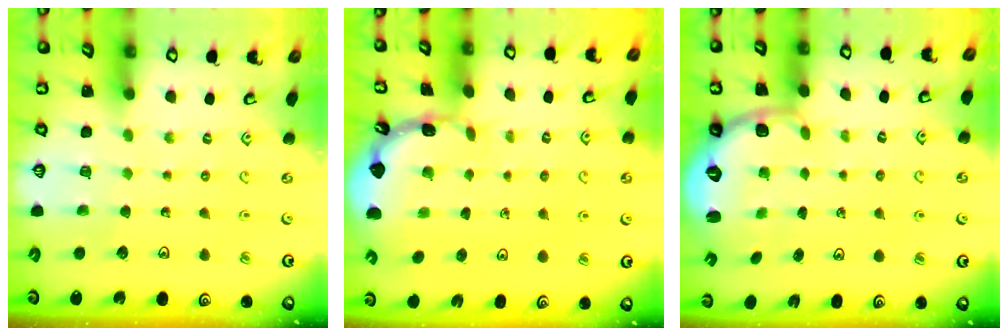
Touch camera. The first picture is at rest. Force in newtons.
{"total": 1.7, "press": 1.7, "slide": 0.1}
{"total": 2.7, "press": 1.6, "slide": 2.2}